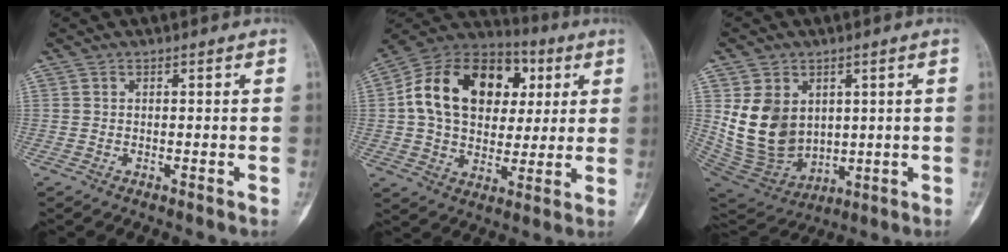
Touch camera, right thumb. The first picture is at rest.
{"total": 22.3, "force": [4.7, 15.8, 15.0], "torque": [-0.233, 0.019, 0.074]}
{"total": 14.1, "force": [2.9, 10.9, 8.4], "torque": [-0.123, -0.023, 0.084]}